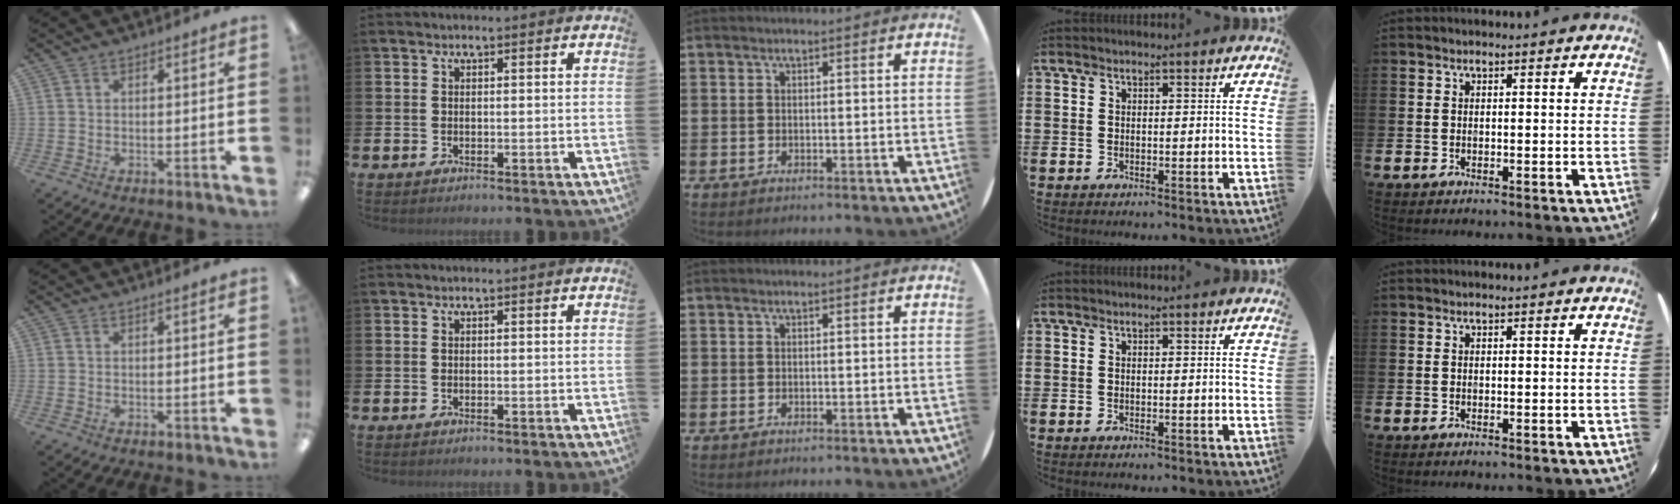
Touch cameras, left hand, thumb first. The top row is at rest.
{}